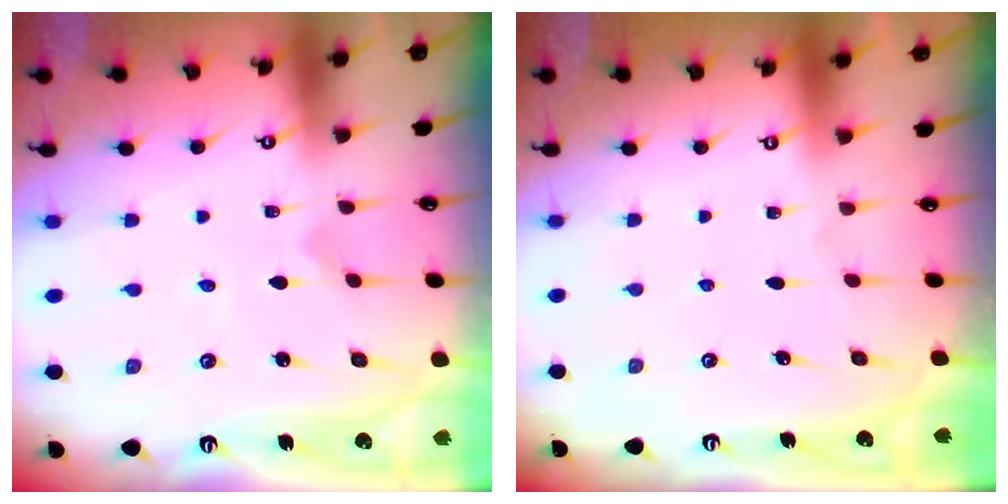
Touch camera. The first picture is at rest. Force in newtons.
{"total": 0.0}